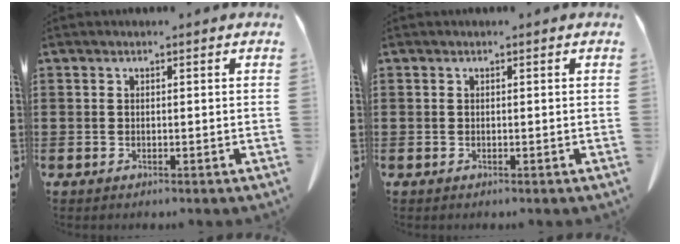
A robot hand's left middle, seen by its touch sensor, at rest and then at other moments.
{"total": 0.0}